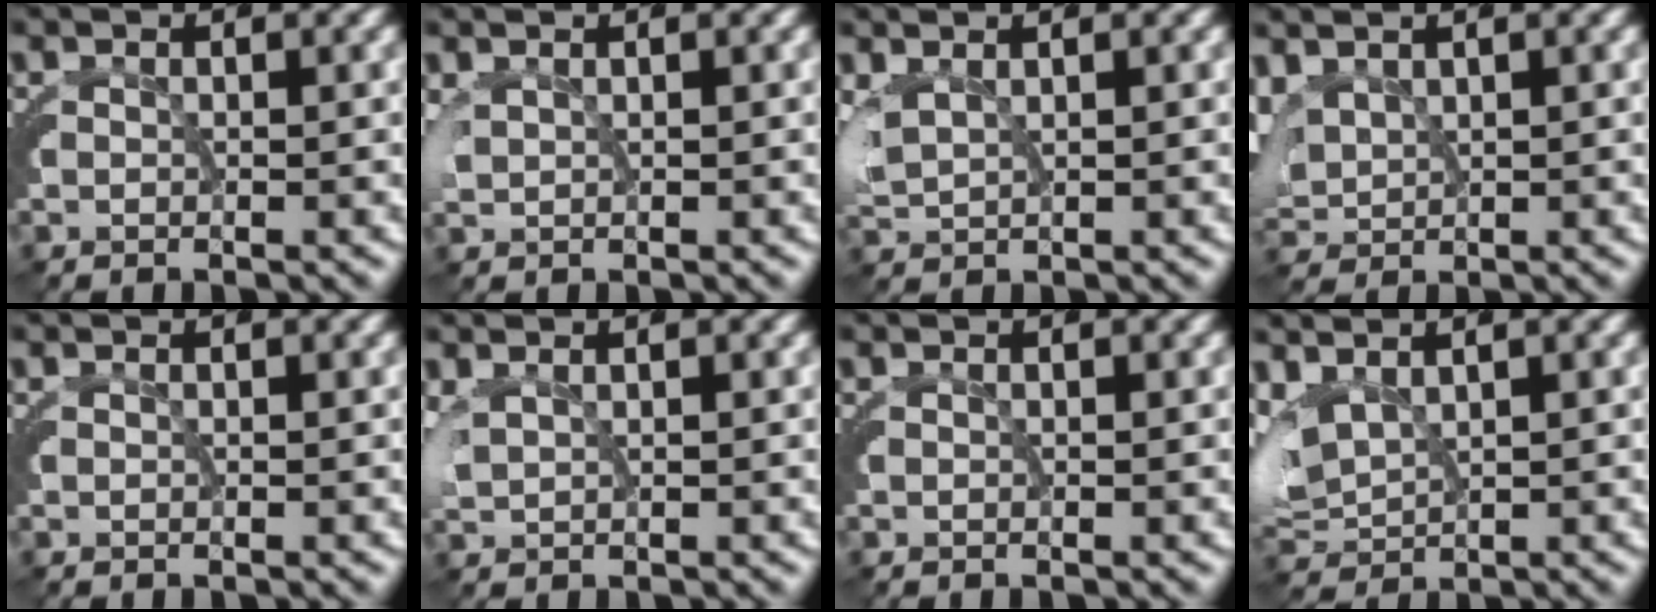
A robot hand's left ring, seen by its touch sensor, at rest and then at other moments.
{"total": 2.0, "force": [1.1, 1.2, 1.1], "torque": [-0.031, -0.001, 0.024]}
{"total": 3.2, "force": [1.4, 2.2, 2.0], "torque": [-0.056, -0.006, 0.032]}
{"total": 4.0, "force": [1.4, 3.1, 2.1], "torque": [-0.074, -0.013, 0.036]}
{"total": 0.0}
{"total": 2.5, "force": [1.3, 1.6, 1.5], "torque": [-0.042, -0.002, 0.028]}
{"total": 0.0}
{"total": 6.1, "force": [1.2, 4.8, 3.5], "torque": [-0.107, -0.014, 0.026]}